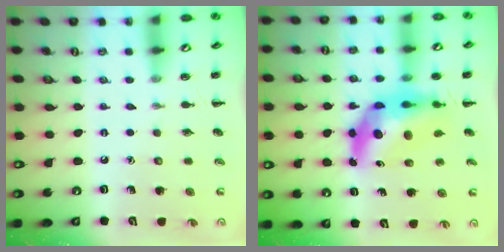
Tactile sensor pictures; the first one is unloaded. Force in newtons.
{"total": 11.2, "press": 10.6, "slide": 3.6}